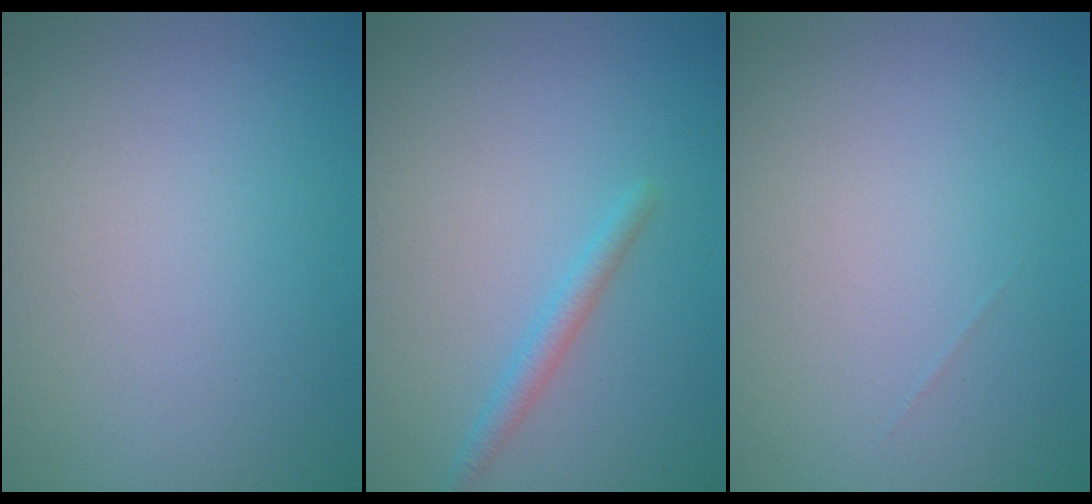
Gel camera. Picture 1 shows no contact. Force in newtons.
{"total": 1.5, "press": 1.5, "slide": 0.1}
{"total": 0.0}